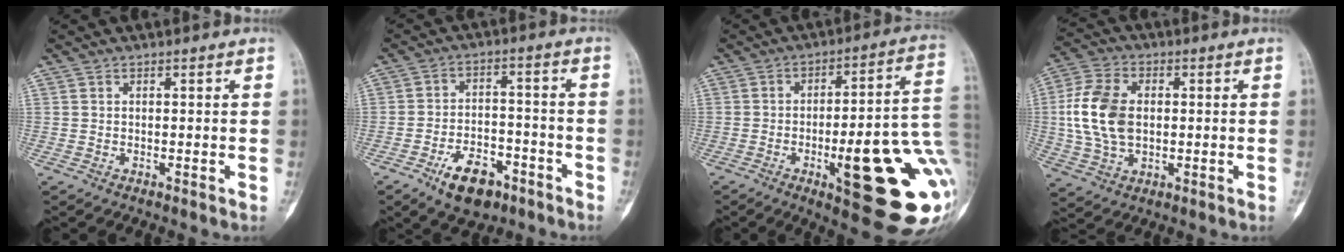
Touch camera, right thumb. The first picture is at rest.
{"total": 10.2, "force": [-6.1, 5.5, 6.0], "torque": [-0.078, 0.038, -0.097]}
{"total": 24.0, "force": [-5.9, 6.1, 22.5], "torque": [-0.247, 0.016, -0.068]}
{"total": 13.6, "force": [0.7, 9.1, 10.2], "torque": [-0.199, 0.009, 0.012]}